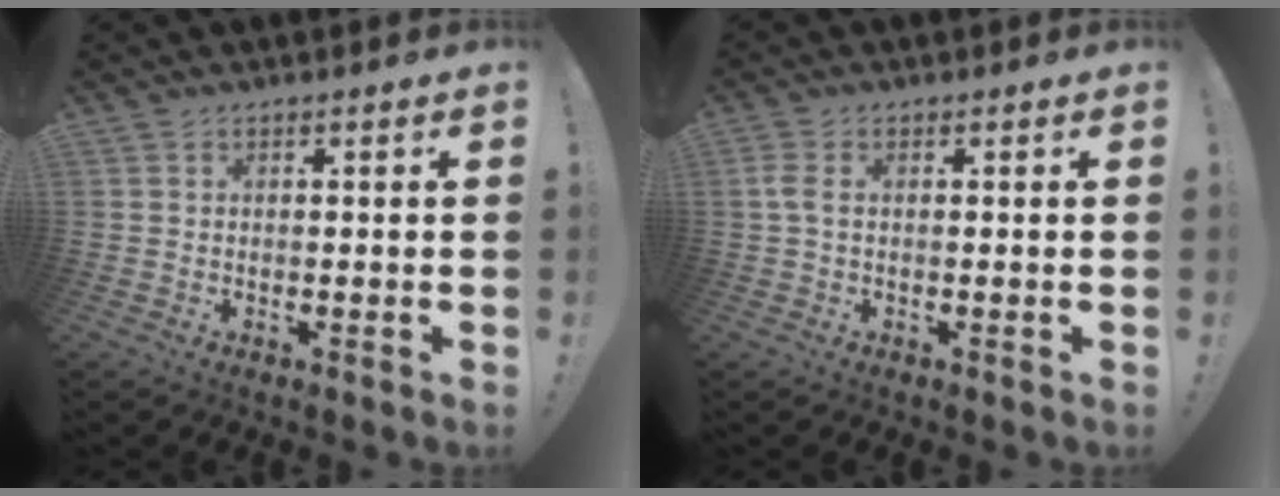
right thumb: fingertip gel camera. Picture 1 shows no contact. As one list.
[{"total": 2.7, "force": [0.3, 1.3, 2.4], "torque": [-0.055, 0.008, 0.009]}]